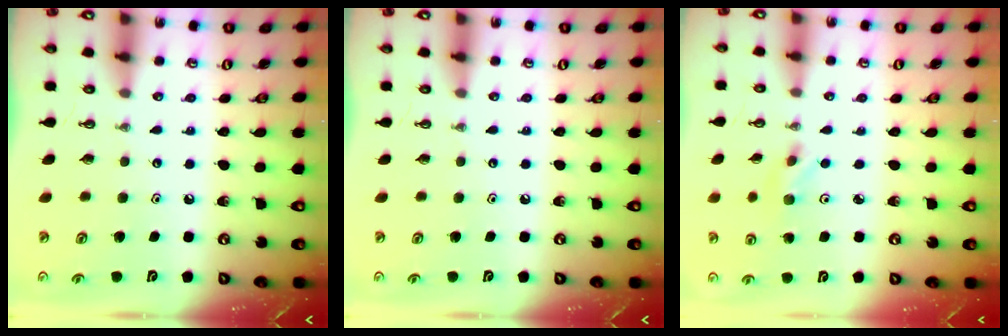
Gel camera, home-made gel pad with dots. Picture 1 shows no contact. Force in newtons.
{"total": 0.0}
{"total": 3.2, "press": 3.1, "slide": 0.7}